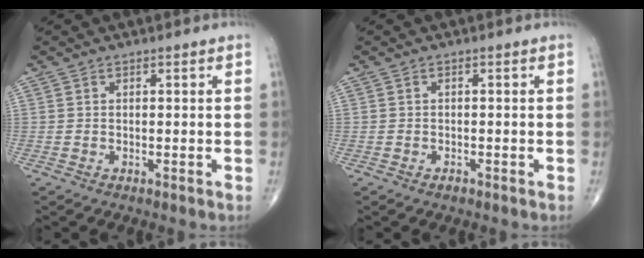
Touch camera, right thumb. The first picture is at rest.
{"total": 0.9, "force": [-0.6, 0.5, 0.4], "torque": [-0.005, 0.002, -0.010]}